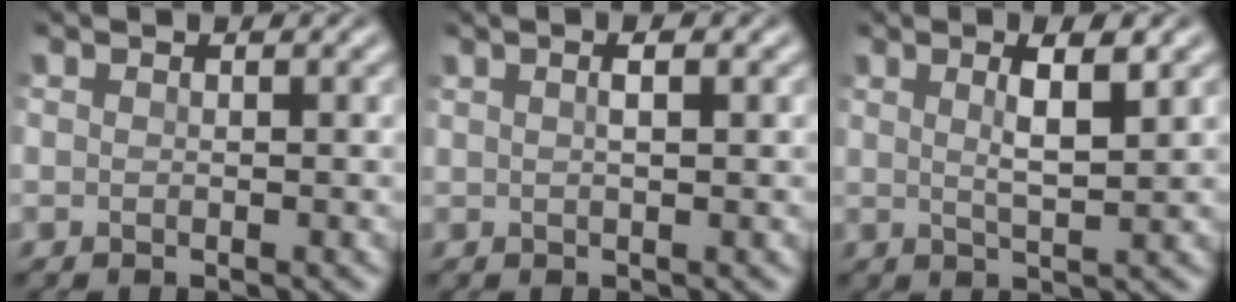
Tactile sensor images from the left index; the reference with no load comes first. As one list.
[{"total": 2.1, "force": [0.9, 0.7, 1.8], "torque": [-0.016, 0.001, -0.002]}, {"total": 3.5, "force": [1.4, 0.8, 3.2], "torque": [-0.053, 0.000, 0.022]}]